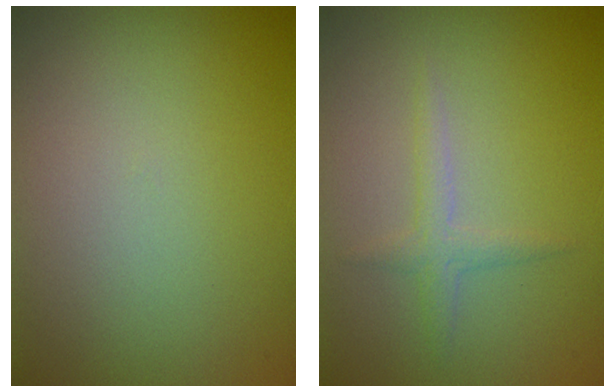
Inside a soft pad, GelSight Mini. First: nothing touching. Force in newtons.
{"total": 1.5, "press": 1.5, "slide": 0.1}